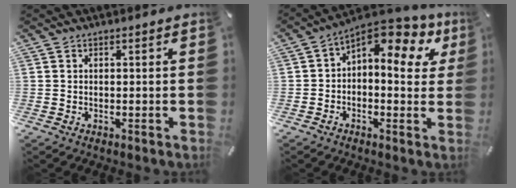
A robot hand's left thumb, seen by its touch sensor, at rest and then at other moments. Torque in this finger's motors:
{"motor_torque": [0.53, 0.46, 0.78, 0.34, 0.06]}